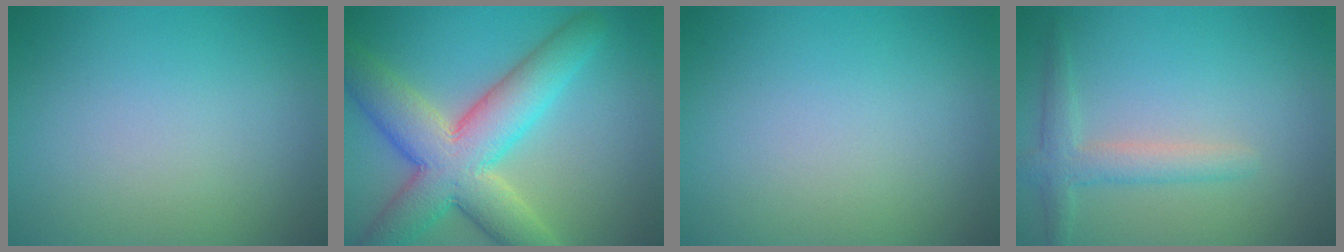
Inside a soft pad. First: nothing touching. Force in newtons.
{"total": 9.9, "press": 9.8, "slide": 0.6}
{"total": 0.0}
{"total": 2.6, "press": 2.6, "slide": 0.2}